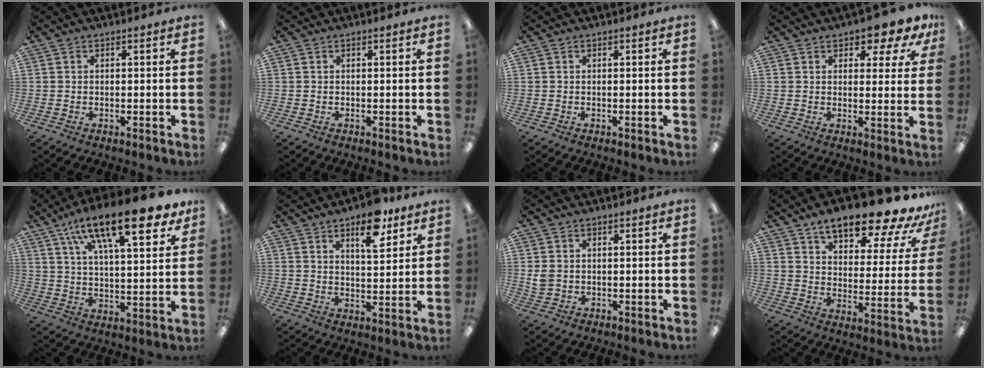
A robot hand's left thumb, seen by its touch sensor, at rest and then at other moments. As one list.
[{"total": 0.0}, {"total": 0.0}, {"total": 5.6, "force": [4.3, 2.2, 2.8], "torque": [-0.028, -0.027, 0.070]}, {"total": 20.5, "force": [13.1, 6.5, 14.3], "torque": [-0.226, -0.066, 0.210]}, {"total": 11.2, "force": [7.1, 4.6, 7.2], "torque": [-0.093, -0.035, 0.117]}, {"total": 2.7, "force": [0.5, 2.2, 1.4], "torque": [-0.019, 0.001, 0.007]}, {"total": 17.5, "force": [13.9, 4.9, 9.4], "torque": [-0.144, -0.092, 0.231]}]